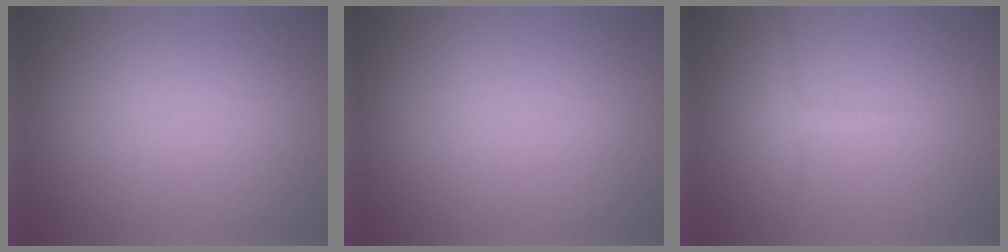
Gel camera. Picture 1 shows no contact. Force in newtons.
{"total": 0.0}
{"total": 1.4, "press": 1.4, "slide": 0.1}